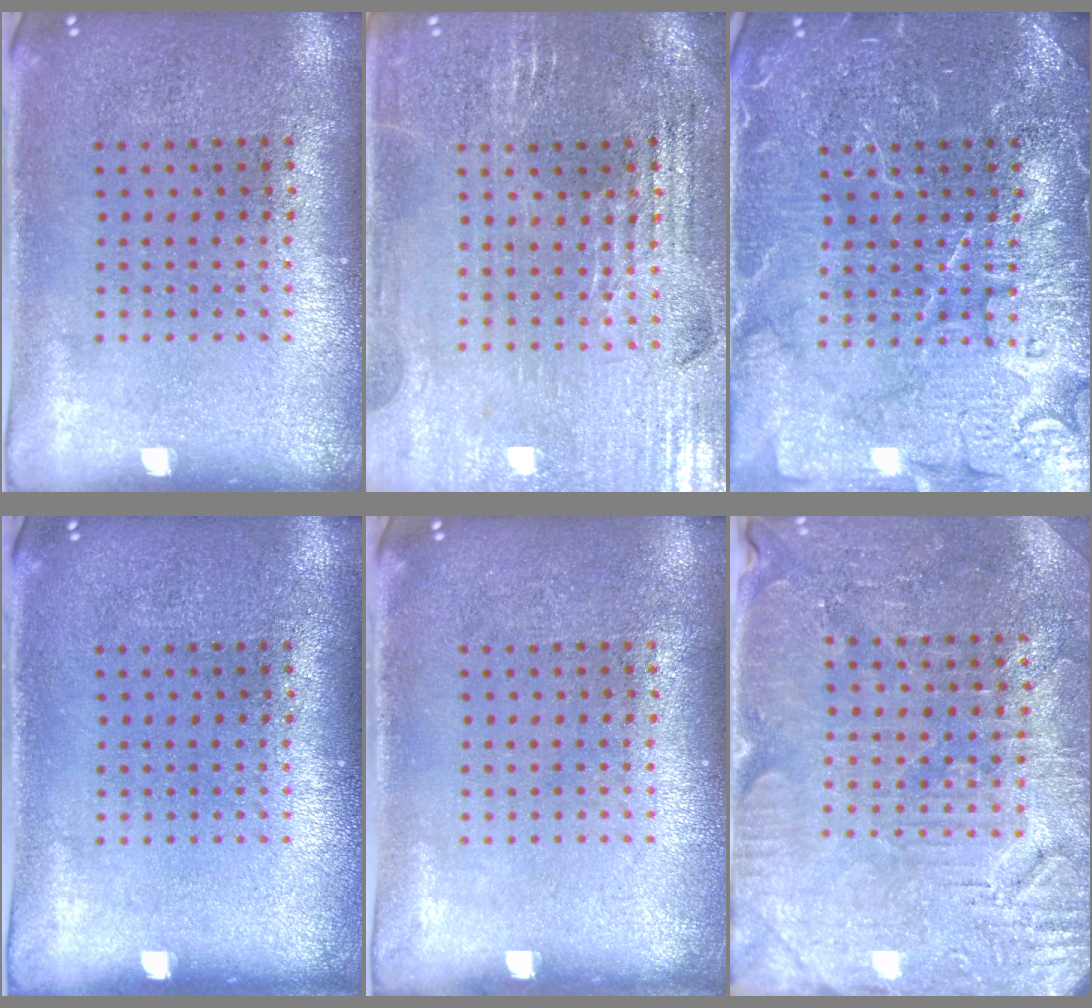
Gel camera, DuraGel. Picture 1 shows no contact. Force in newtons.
{"total": 2.7, "press": 2.7, "slide": 0.5}
{"total": 7.1, "press": 7.0, "slide": 1.0}
{"total": 0.0}
{"total": 0.0}
{"total": 3.3, "press": 3.2, "slide": 0.3}